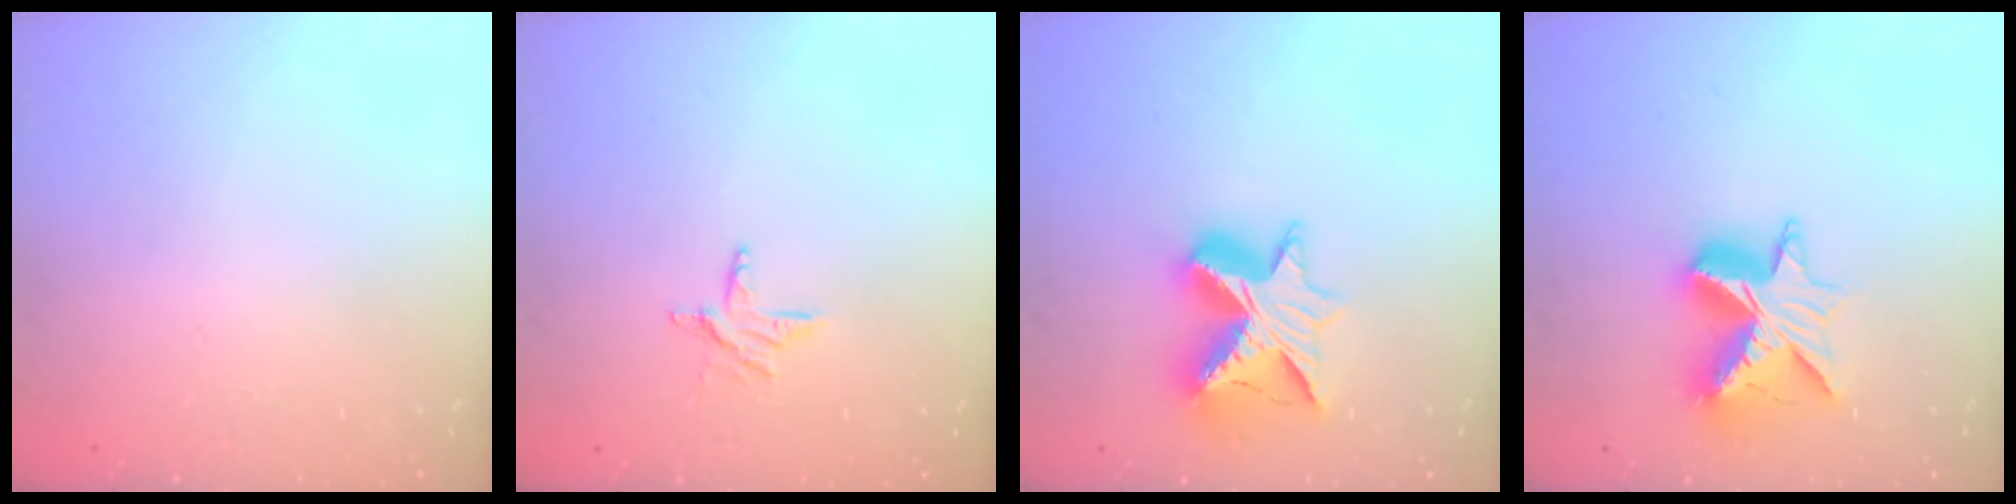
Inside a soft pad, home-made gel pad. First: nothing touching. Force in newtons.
{"total": 4.8, "press": 4.8, "slide": 0.4}
{"total": 13.2, "press": 13.1, "slide": 0.9}
{"total": 12.1, "press": 12.0, "slide": 1.0}